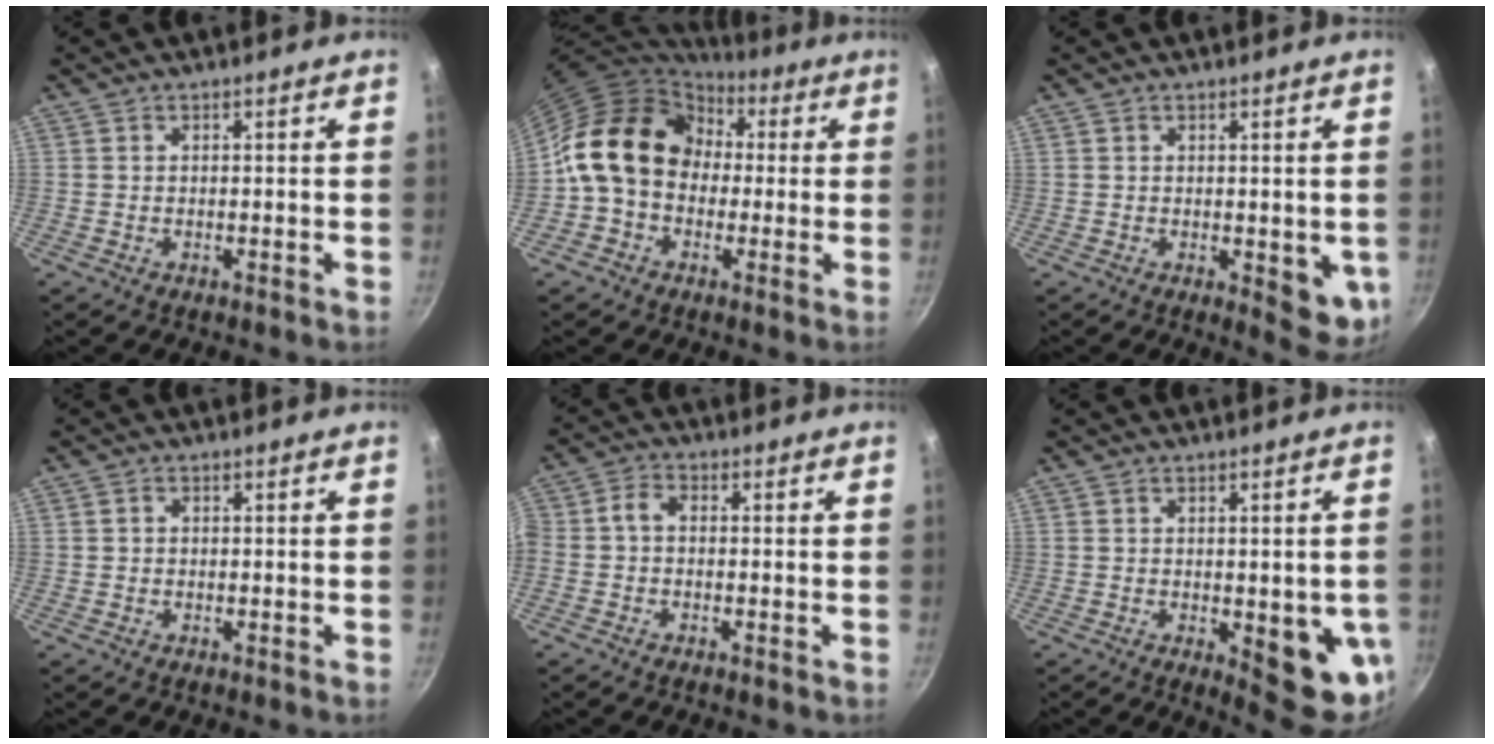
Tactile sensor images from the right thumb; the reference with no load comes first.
{"total": 15.8, "force": [1.3, 12.8, 9.2], "torque": [-0.120, 0.036, 0.006]}
{"total": 7.3, "force": [-0.6, 3.6, 6.3], "torque": [-0.057, -0.005, -0.001]}
{"total": 1.1, "force": [0.0, 1.0, 0.5], "torque": [-0.007, 0.005, -0.001]}
{"total": 3.5, "force": [-1.1, 2.3, 2.5], "torque": [-0.057, 0.023, -0.034]}
{"total": 11.3, "force": [-2.0, 4.3, 10.2], "torque": [-0.089, -0.007, -0.017]}